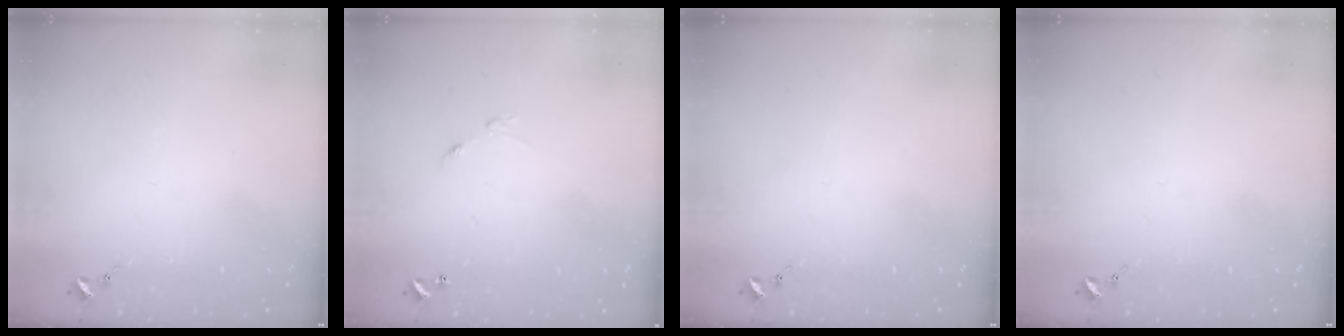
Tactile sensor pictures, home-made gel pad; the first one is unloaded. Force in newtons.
{"total": 5.0, "press": 5.0, "slide": 0.5}
{"total": 0.0}
{"total": 0.0}